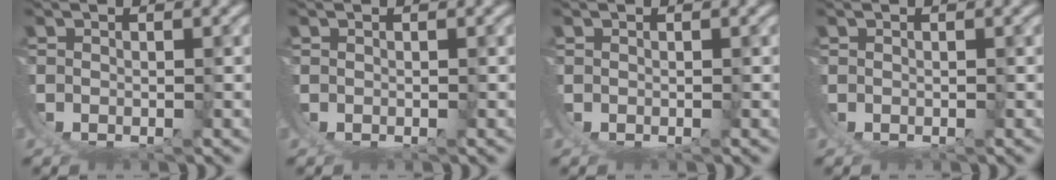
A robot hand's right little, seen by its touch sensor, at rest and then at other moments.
{"total": 0.0}
{"total": 0.0}
{"total": 0.0}